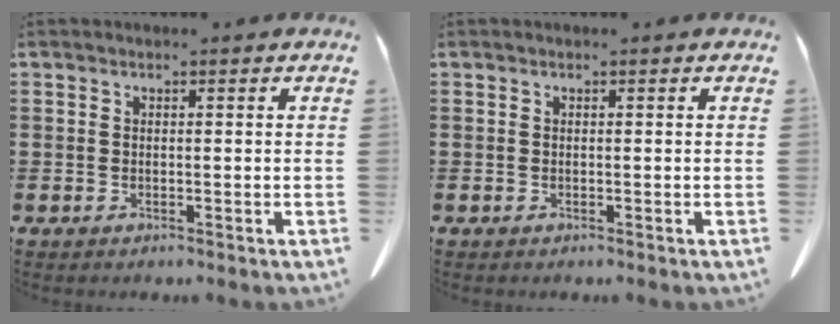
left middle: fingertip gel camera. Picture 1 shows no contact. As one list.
[{"total": 0.0}]